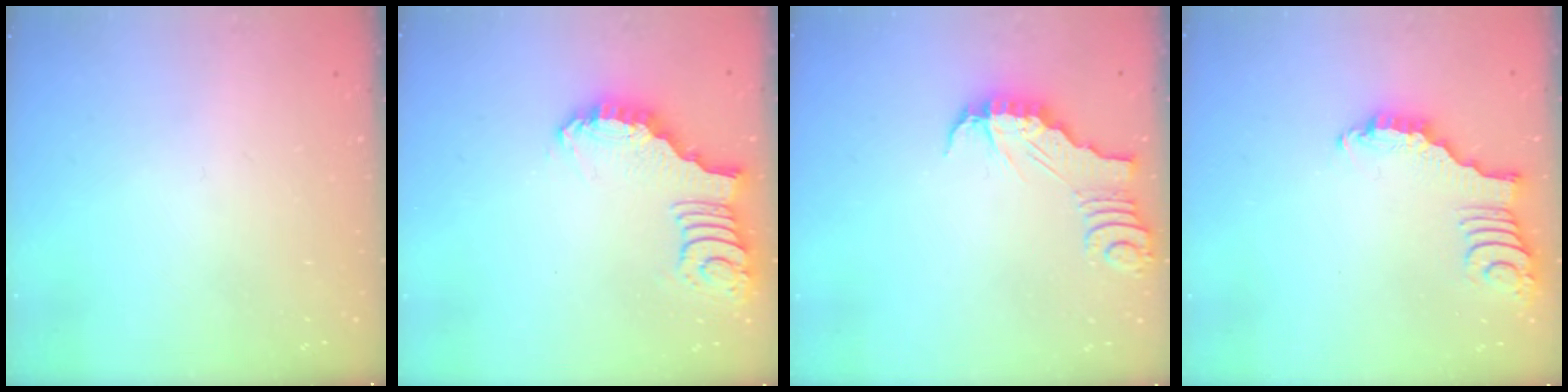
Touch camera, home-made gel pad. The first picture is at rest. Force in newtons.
{"total": 2.6, "press": 2.5, "slide": 0.5}
{"total": 3.2, "press": 3.2, "slide": 0.2}
{"total": 2.9, "press": 2.9, "slide": 0.4}